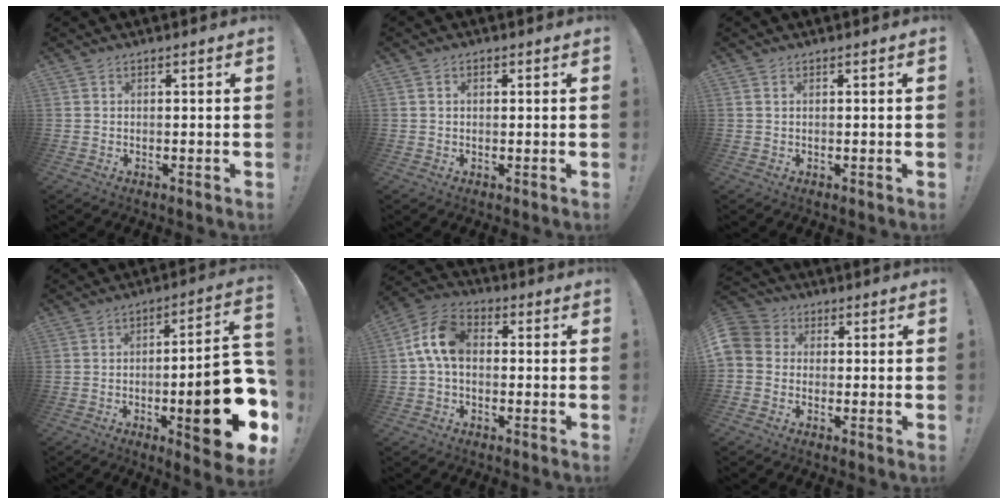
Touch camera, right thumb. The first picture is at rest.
{"total": 1.4, "force": [0.3, 0.9, 1.0], "torque": [-0.017, 0.003, 0.004]}
{"total": 0.8, "force": [0.4, 0.3, 0.5], "torque": [-0.007, -0.001, 0.007]}
{"total": 21.4, "force": [-5.9, 5.7, 19.8], "torque": [-0.257, 0.025, -0.081]}
{"total": 10.9, "force": [0.8, 6.9, 8.4], "torque": [-0.162, 0.013, 0.020]}
{"total": 5.6, "force": [-1.2, 4.9, 2.4], "torque": [-0.063, 0.017, -0.022]}